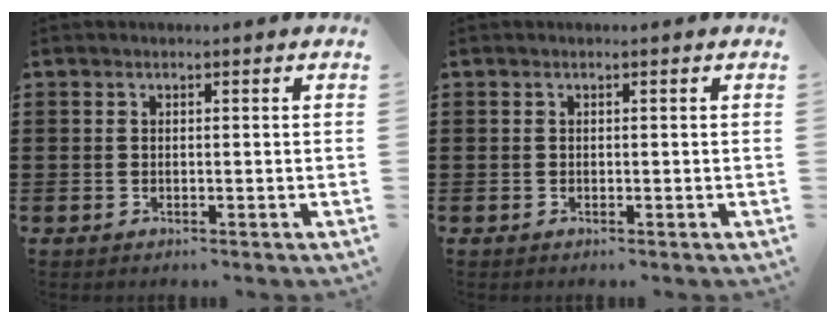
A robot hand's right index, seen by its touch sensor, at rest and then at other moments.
{"total": 0.0}